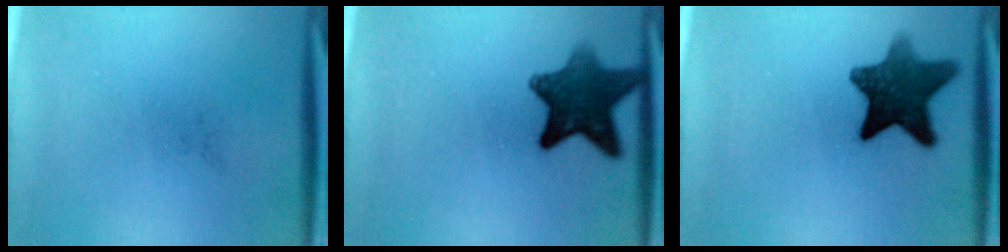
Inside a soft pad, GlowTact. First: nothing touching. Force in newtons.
{"total": 10.4}
{"total": 11.5}